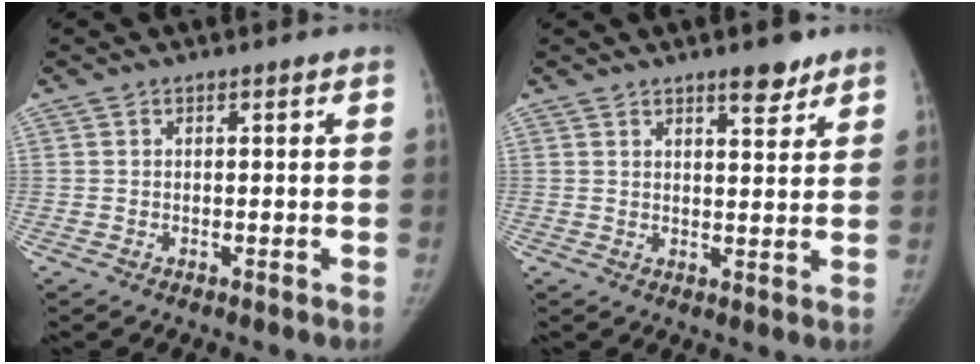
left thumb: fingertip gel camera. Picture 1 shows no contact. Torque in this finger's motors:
{"motor_torque": [0.72, -0.23, 0.76, -0.59, 0.03]}